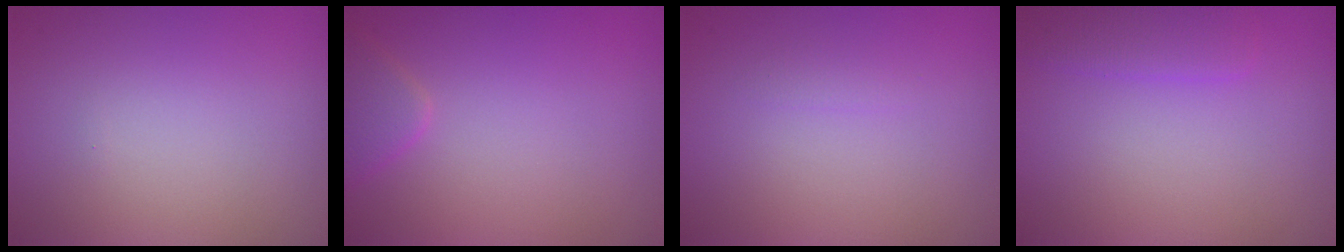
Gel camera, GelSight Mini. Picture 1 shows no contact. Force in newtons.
{"total": 1.8, "press": 1.8, "slide": 0.1}
{"total": 0.6, "press": 0.6, "slide": 0.0}
{"total": 2.5, "press": 2.5, "slide": 0.1}